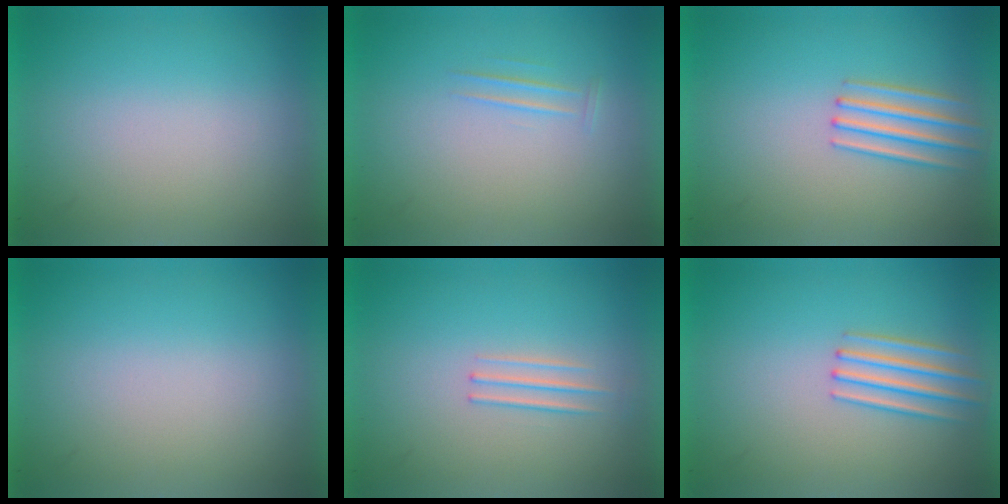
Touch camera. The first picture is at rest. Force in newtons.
{"total": 1.1}
{"total": 2.1}
{"total": 0.0}
{"total": 1.3}
{"total": 2.1}